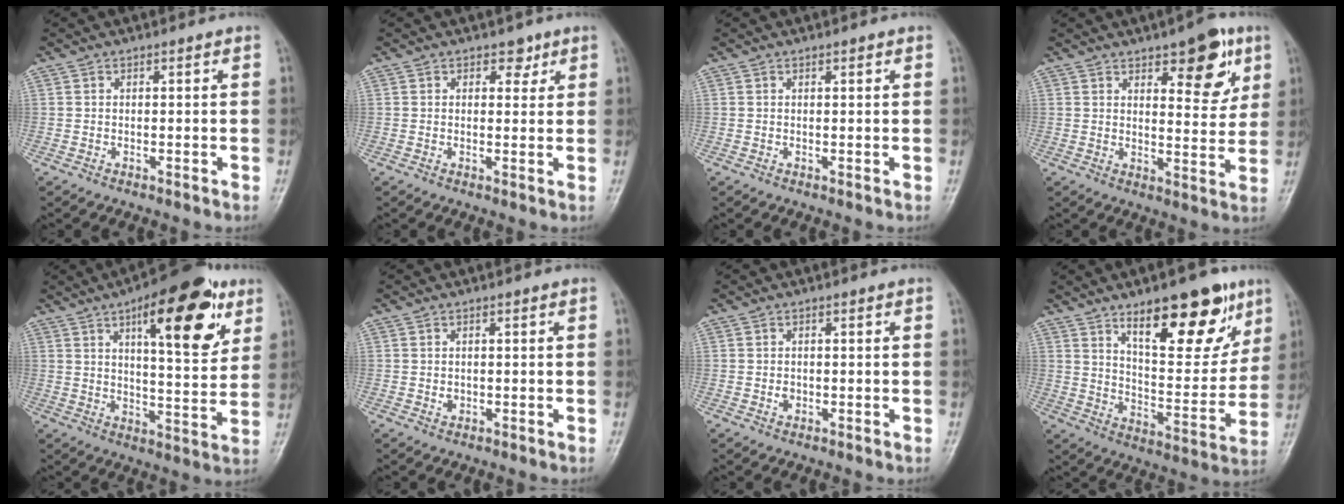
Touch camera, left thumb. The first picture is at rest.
{"total": 2.7, "force": [1.6, 1.8, 1.2], "torque": [0.005, -0.007, 0.019]}
{"total": 0.8, "force": [0.4, 0.3, 0.6], "torque": [-0.007, 0.000, 0.005]}
{"total": 10.7, "force": [5.6, 4.5, 7.9], "torque": [-0.075, -0.029, 0.075]}
{"total": 19.3, "force": [9.1, 6.9, 15.6], "torque": [-0.184, -0.027, 0.129]}
{"total": 1.2, "force": [0.0, 1.0, 0.6], "torque": [-0.006, 0.001, 0.002]}
{"total": 1.3, "force": [-0.2, 1.1, 0.7], "torque": [-0.005, 0.002, -0.003]}
{"total": 19.2, "force": [11.2, 7.7, 13.5], "torque": [-0.140, -0.063, 0.176]}